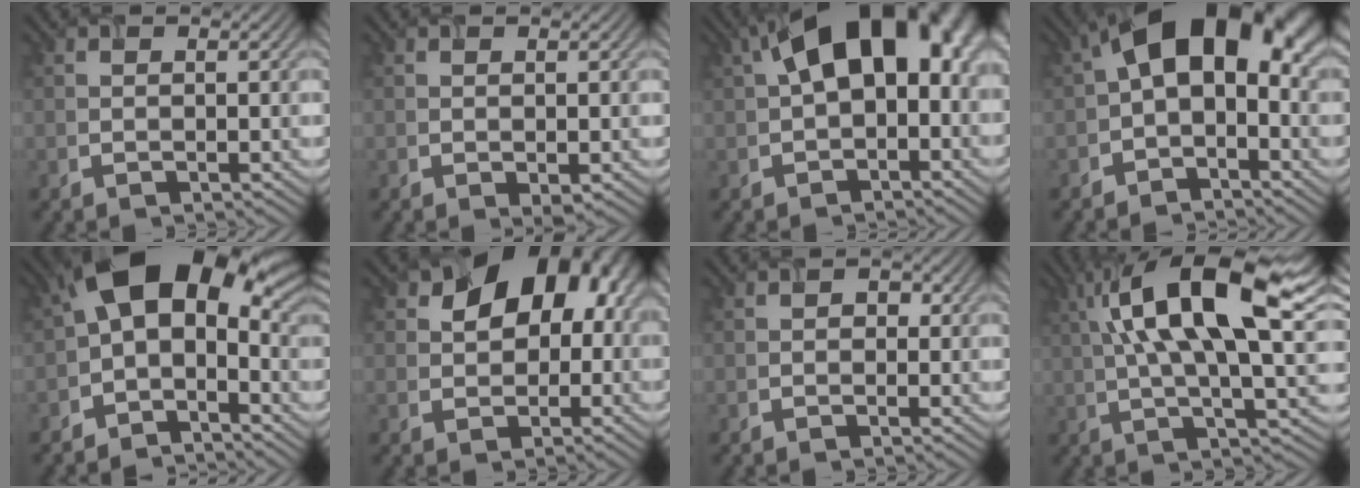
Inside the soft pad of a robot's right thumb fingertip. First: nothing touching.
{"total": 1.2, "force": [-0.3, 0.6, 1.0], "torque": [-0.011, -0.006, -0.003]}
{"total": 14.2, "force": [2.6, 8.5, 11.1], "torque": [-0.156, 0.021, 0.036]}
{"total": 11.8, "force": [1.8, 7.0, 9.3], "torque": [-0.144, 0.013, 0.019]}
{"total": 11.7, "force": [0.7, 7.1, 9.2], "torque": [-0.155, 0.015, -0.005]}
{"total": 11.4, "force": [3.4, 8.0, 7.5], "torque": [-0.103, 0.006, 0.056]}
{"total": 0.8, "force": [0.1, 0.8, 0.3], "torque": [0.000, -0.005, -0.004]}
{"total": 16.6, "force": [5.3, 4.9, 15.0], "torque": [-0.279, 0.025, 0.094]}